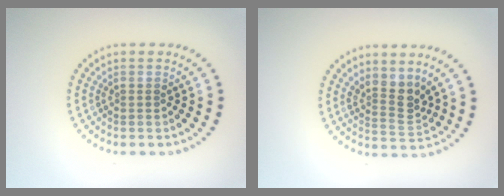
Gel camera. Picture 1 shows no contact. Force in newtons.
{"total": 2.7, "press": 2.0, "slide": 1.8}